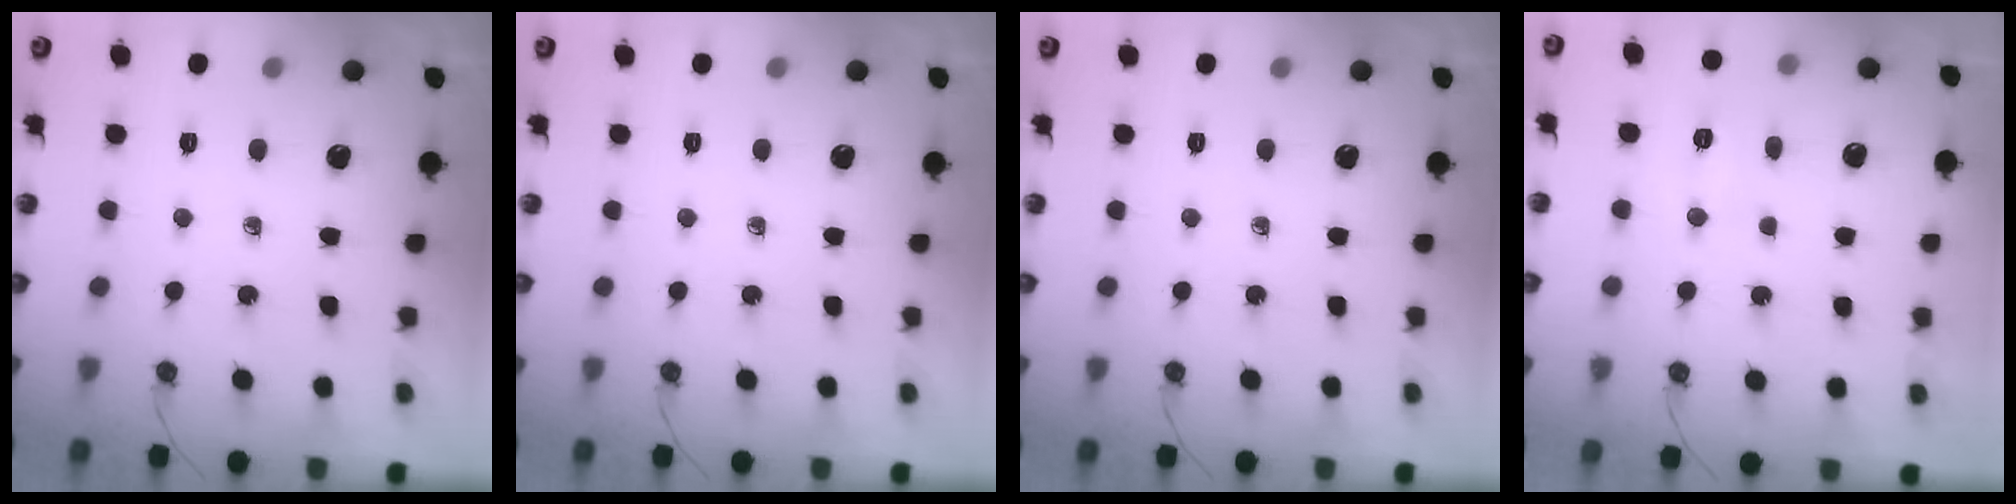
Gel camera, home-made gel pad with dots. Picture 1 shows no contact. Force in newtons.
{"total": 0.0}
{"total": 0.0}
{"total": 5.1, "press": 5.0, "slide": 1.1}